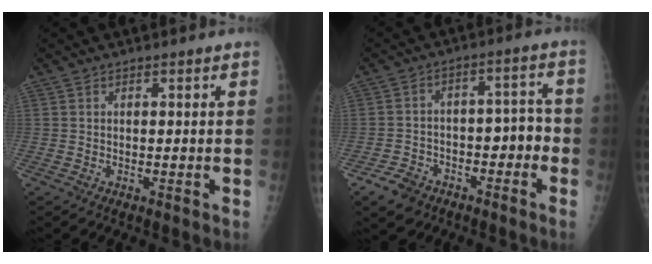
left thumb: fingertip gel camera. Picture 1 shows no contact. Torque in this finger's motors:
{"motor_torque": [-0.18, 0.29, -0.06, -0.10, 0.04]}